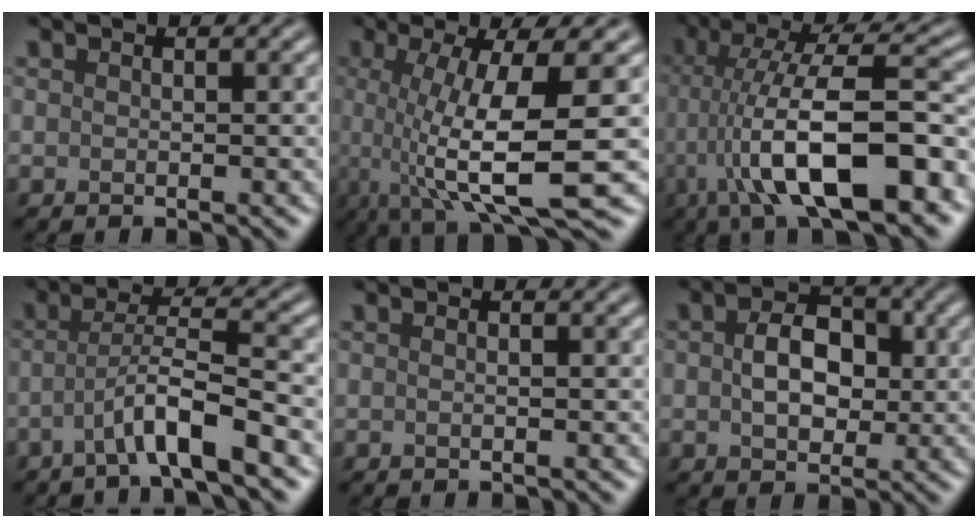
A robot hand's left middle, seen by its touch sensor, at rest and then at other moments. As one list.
[{"total": 10.0, "force": [-0.7, 2.4, 9.7], "torque": [-0.142, -0.005, -0.011]}, {"total": 12.3, "force": [-3.6, 3.4, 11.2], "torque": [-0.175, 0.021, -0.055]}, {"total": 4.6, "force": [-2.3, 0.3, 4.0], "torque": [-0.068, 0.021, -0.046]}, {"total": 1.1, "force": [0.3, 0.6, 0.9], "torque": [0.002, -0.007, -0.008]}, {"total": 4.5, "force": [0.4, 3.0, 3.3], "torque": [-0.060, 0.005, 0.006]}]